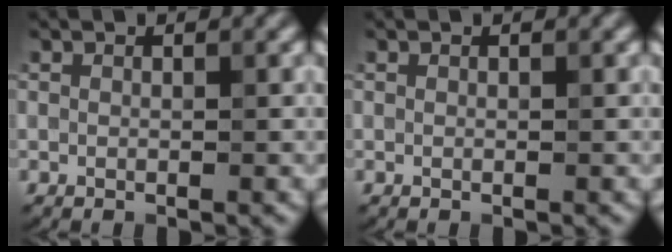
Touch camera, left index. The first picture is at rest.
{"total": 0.0}